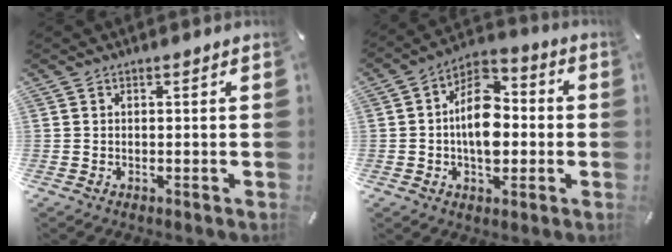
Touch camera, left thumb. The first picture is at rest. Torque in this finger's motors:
{"motor_torque": [1.76, 1.75, 1.25, -0.17, 0.36]}